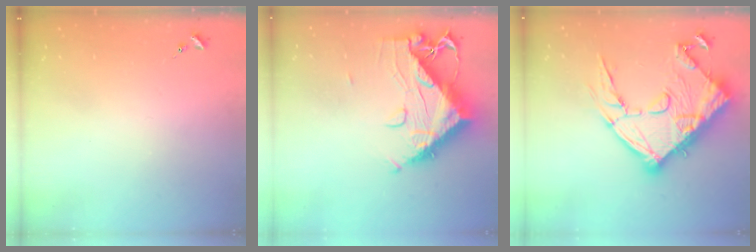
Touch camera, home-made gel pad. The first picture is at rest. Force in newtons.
{"total": 16.3, "press": 16.2, "slide": 1.6}
{"total": 26.6, "press": 26.4, "slide": 2.6}